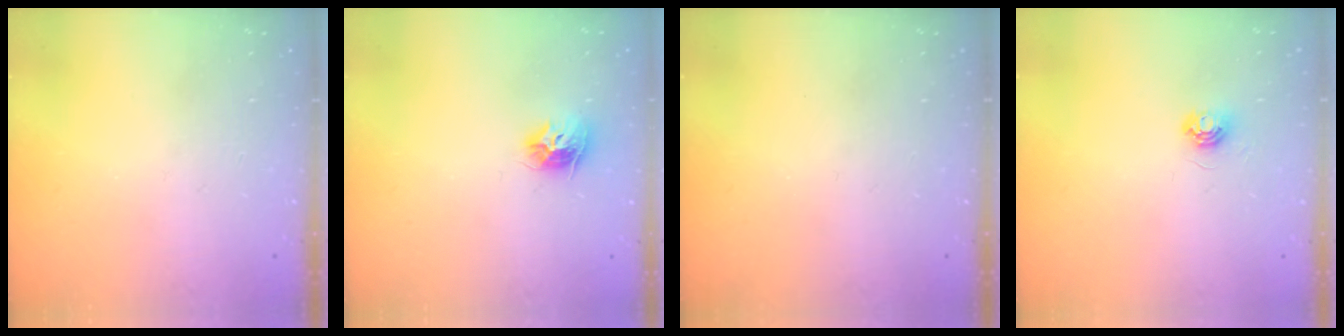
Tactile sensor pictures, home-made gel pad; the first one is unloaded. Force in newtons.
{"total": 9.3, "press": 9.3, "slide": 0.2}
{"total": 0.0}
{"total": 5.0, "press": 4.9, "slide": 0.4}